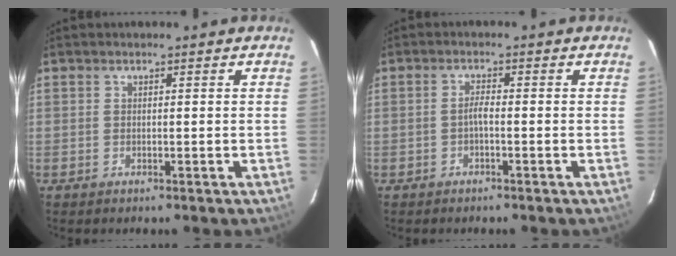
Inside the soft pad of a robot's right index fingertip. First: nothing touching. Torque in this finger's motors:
{"motor_torque": [0.40, -0.28, 0.16, 0.05]}